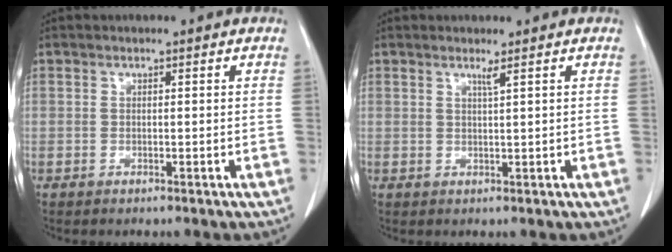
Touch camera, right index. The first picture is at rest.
{"total": 1.1, "force": [0.7, -0.4, 0.7], "torque": [-0.024, -0.009, 0.017]}